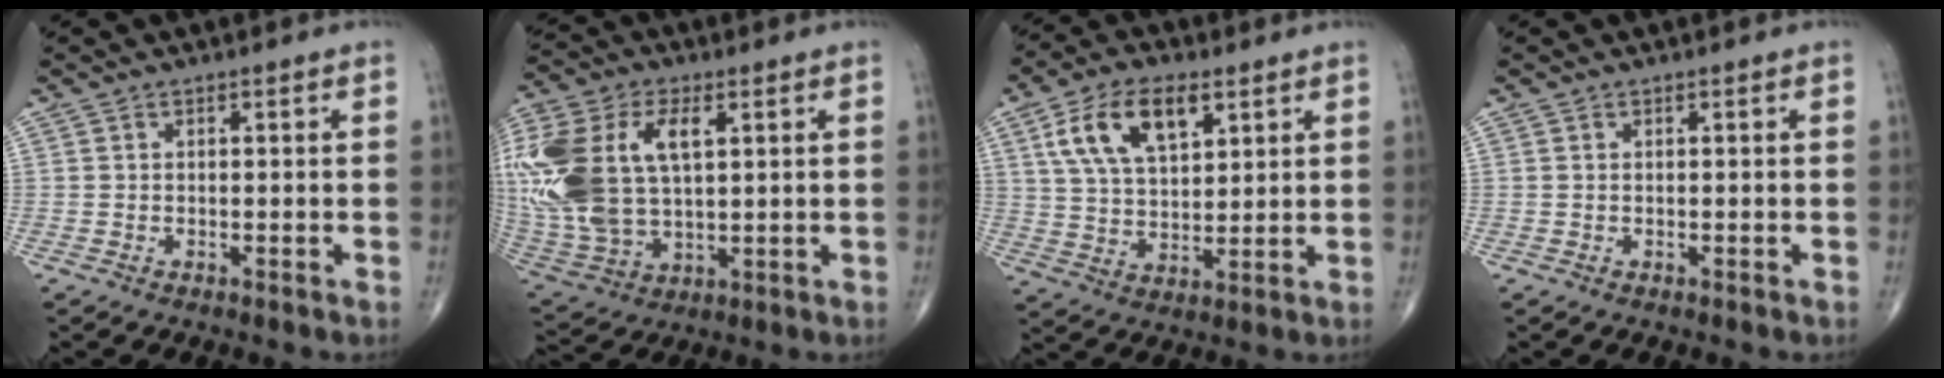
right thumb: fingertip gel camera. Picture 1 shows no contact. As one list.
[{"total": 25.0, "force": [5.3, 14.4, 19.7], "torque": [-0.458, 0.007, 0.105]}, {"total": 13.2, "force": [5.8, 6.9, 9.7], "torque": [-0.165, -0.009, 0.109]}, {"total": 0.0}]